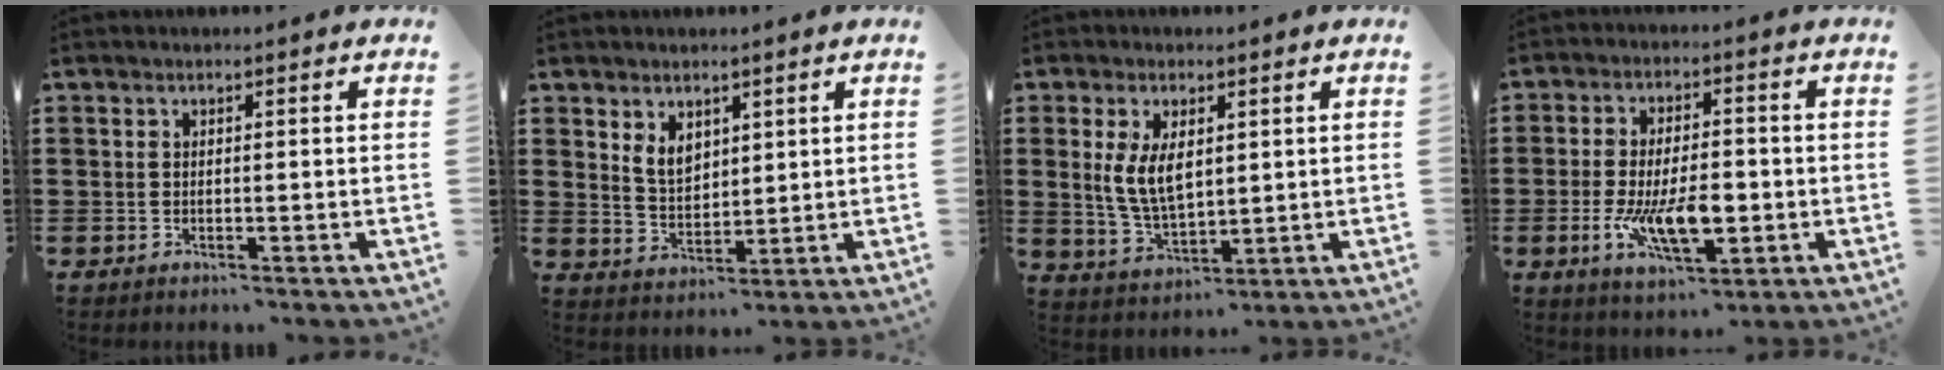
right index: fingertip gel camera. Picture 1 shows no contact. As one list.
[{"total": 4.4, "force": [2.3, 3.0, 2.3], "torque": [-0.047, 0.007, 0.041]}, {"total": 6.8, "force": [1.4, 3.6, 5.7], "torque": [-0.123, 0.007, 0.023]}, {"total": 9.8, "force": [-2.4, 4.4, 8.5], "torque": [-0.165, -0.009, -0.041]}]